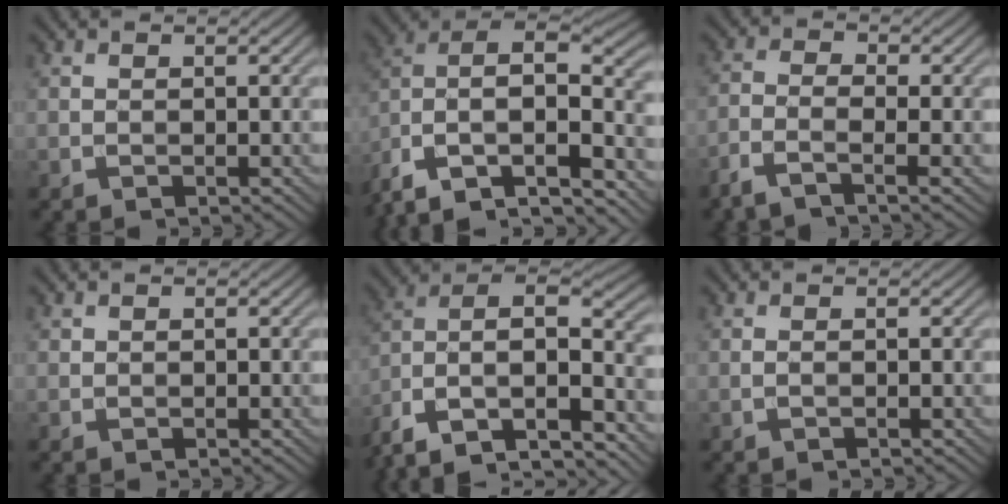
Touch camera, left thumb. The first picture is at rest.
{"total": 16.7, "force": [-6.5, 10.6, 11.1], "torque": [-0.270, -0.031, -0.096]}
{"total": 4.2, "force": [-2.7, 0.8, 3.2], "torque": [-0.067, -0.007, -0.065]}
{"total": 0.0}
{"total": 16.1, "force": [-7.1, 9.0, 11.2], "torque": [-0.274, -0.028, -0.115]}
{"total": 0.5, "force": [-0.2, 0.1, 0.5], "torque": [-0.011, -0.001, -0.006]}